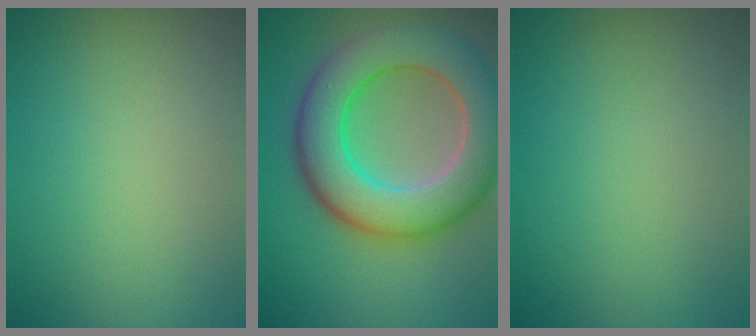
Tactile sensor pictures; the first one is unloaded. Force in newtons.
{"total": 10.3, "press": 10.3, "slide": 0.7}
{"total": 0.0}